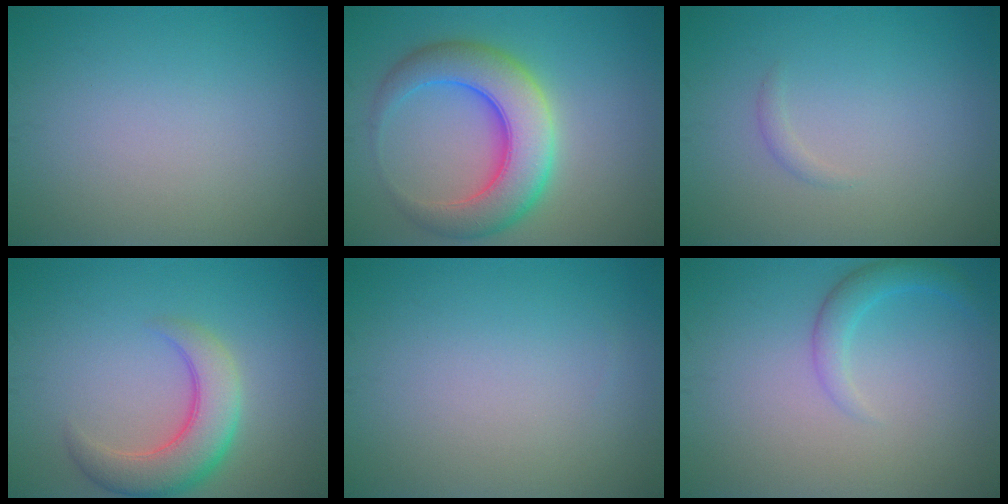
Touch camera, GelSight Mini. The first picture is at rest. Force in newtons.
{"total": 8.0, "press": 8.0, "slide": 0.1}
{"total": 0.7, "press": 0.7, "slide": 0.1}
{"total": 5.6, "press": 5.5, "slide": 0.4}
{"total": 0.0}
{"total": 2.2, "press": 2.2, "slide": 0.1}